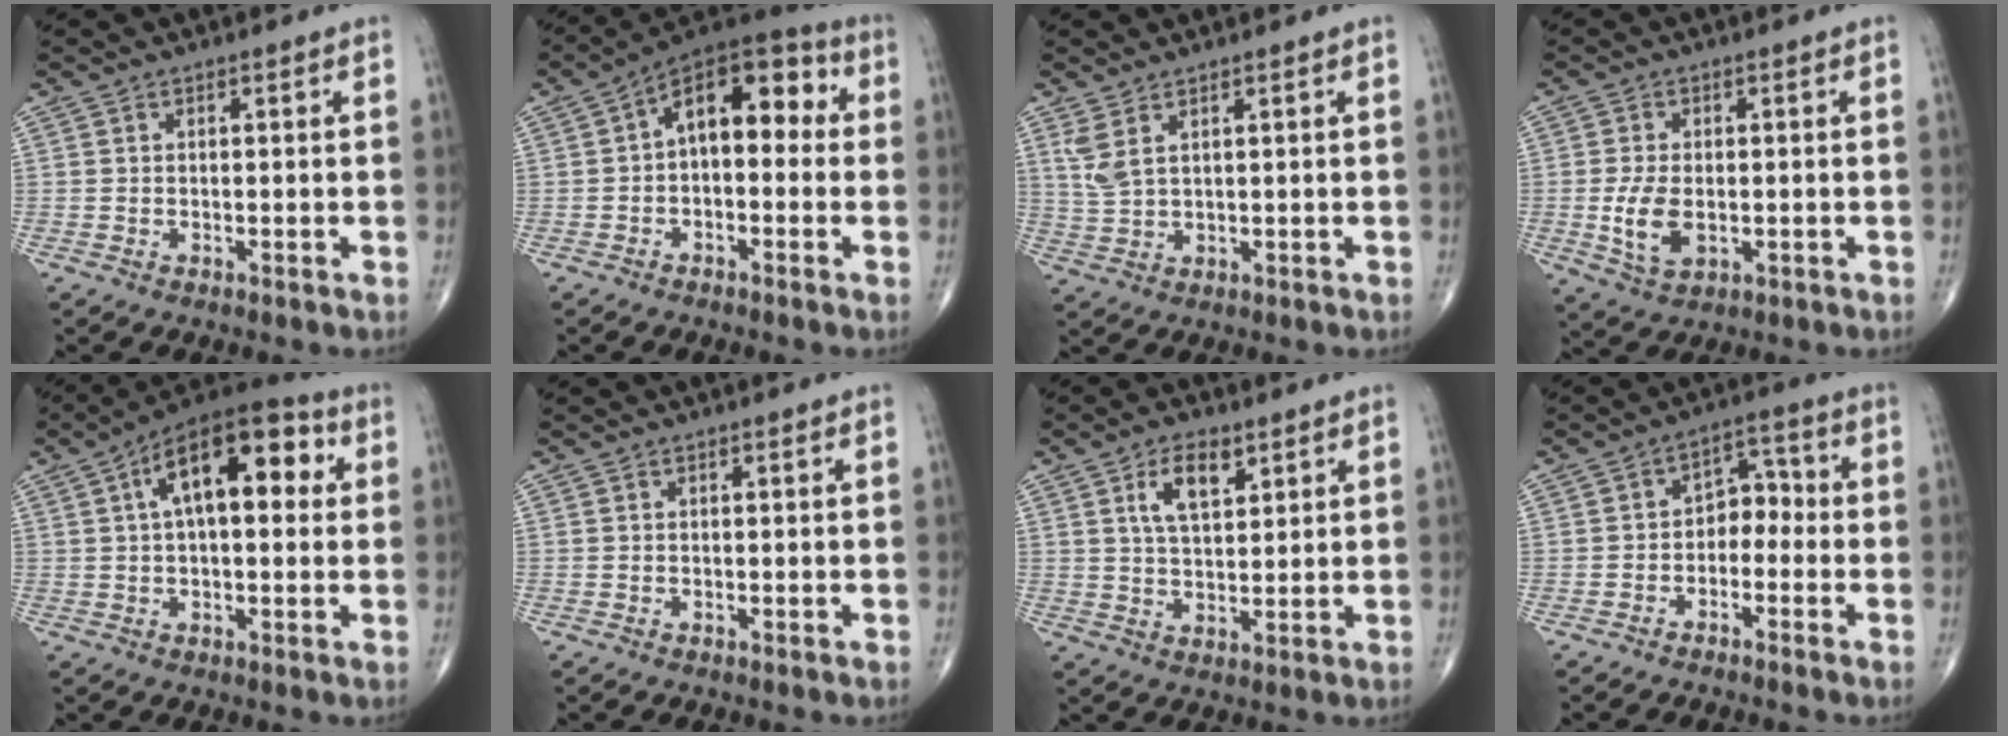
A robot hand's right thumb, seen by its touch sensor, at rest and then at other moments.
{"total": 12.9, "force": [1.2, 7.3, 10.6], "torque": [-0.123, 0.044, -0.001]}
{"total": 4.1, "force": [2.2, 1.6, 3.1], "torque": [-0.073, -0.005, 0.055]}
{"total": 6.8, "force": [-0.9, 3.9, 5.5], "torque": [-0.107, -0.009, -0.010]}
{"total": 16.5, "force": [4.3, 7.8, 13.9], "torque": [-0.192, 0.032, 0.058]}
{"total": 0.0}
{"total": 7.0, "force": [3.4, 3.4, 5.1], "torque": [-0.081, -0.015, 0.062]}
{"total": 5.6, "force": [-1.8, 3.9, 3.5], "torque": [-0.030, 0.039, -0.042]}